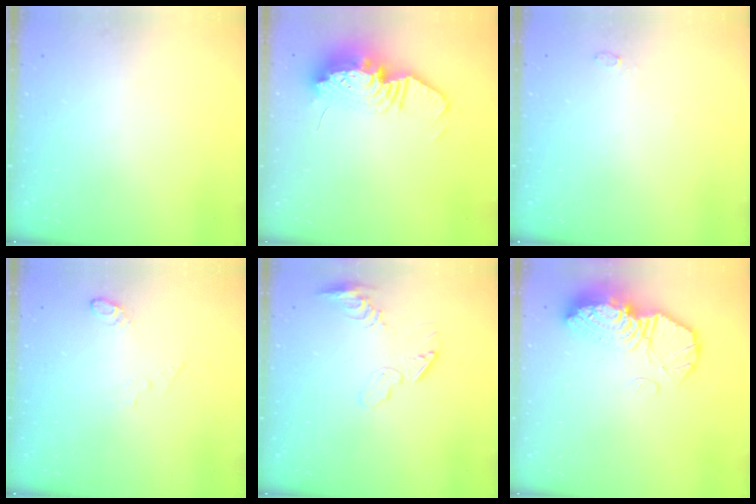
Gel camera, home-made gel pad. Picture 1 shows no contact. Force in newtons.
{"total": 14.7, "press": 14.6, "slide": 1.3}
{"total": 3.9, "press": 3.2, "slide": 2.2}
{"total": 9.3, "press": 4.3, "slide": 8.2}
{"total": 8.1, "press": 8.1, "slide": 0.5}
{"total": 15.0, "press": 14.9, "slide": 1.3}